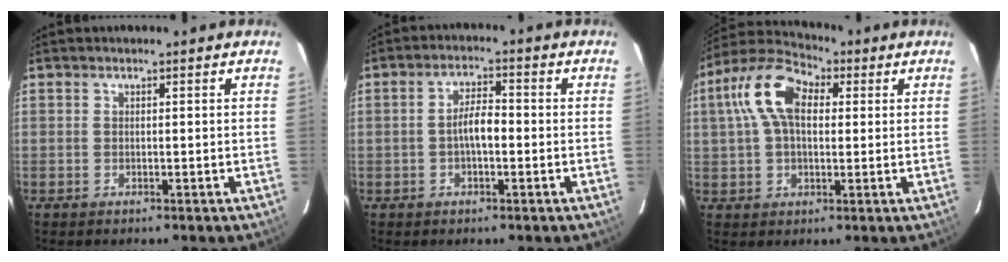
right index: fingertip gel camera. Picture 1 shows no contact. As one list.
[{"total": 4.2, "force": [-0.8, 1.6, 3.8], "torque": [-0.071, 0.011, -0.014]}, {"total": 12.8, "force": [3.0, 7.5, 10.0], "torque": [-0.202, 0.036, 0.045]}]